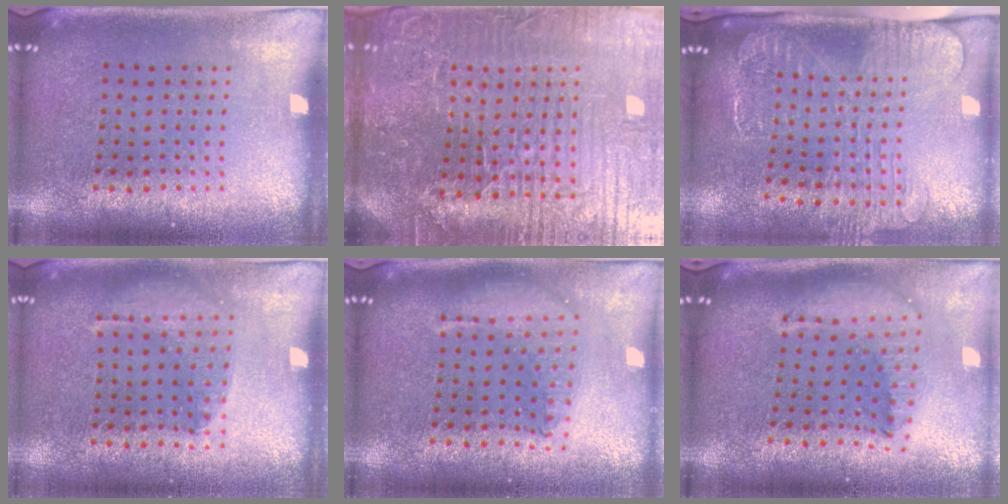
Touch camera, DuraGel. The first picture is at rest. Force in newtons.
{"total": 6.8, "press": 6.1, "slide": 3.0}
{"total": 2.7, "press": 2.1, "slide": 1.7}
{"total": 1.3, "press": 1.2, "slide": 0.4}
{"total": 1.8, "press": 1.6, "slide": 1.0}
{"total": 1.9, "press": 1.5, "slide": 1.2}